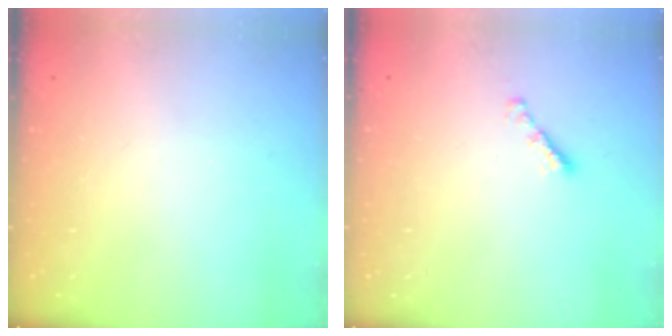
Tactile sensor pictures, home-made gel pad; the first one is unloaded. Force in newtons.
{"total": 2.3, "press": 2.2, "slide": 0.4}